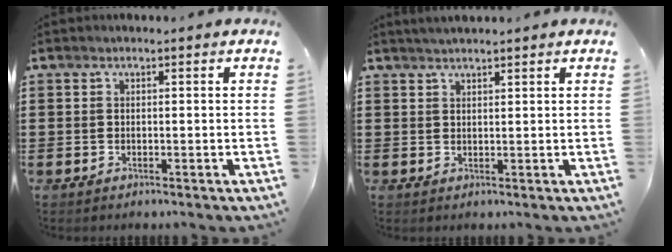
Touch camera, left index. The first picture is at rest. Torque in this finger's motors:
{"motor_torque": [0.13, 0.09, 0.08, 0.03]}